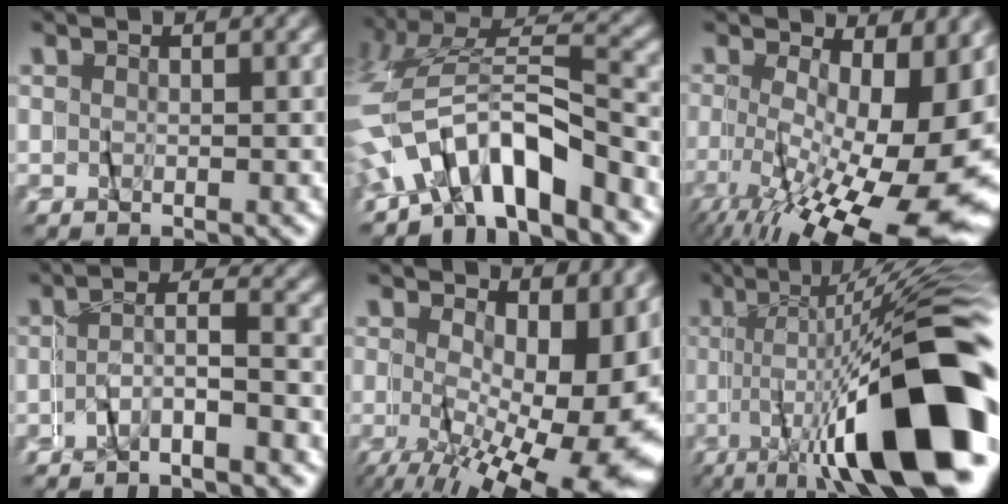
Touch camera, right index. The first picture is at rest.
{"total": 7.4, "force": [-3.4, 4.8, 4.4], "torque": [-0.123, -0.010, -0.063]}
{"total": 11.6, "force": [-6.1, 3.3, 9.3], "torque": [-0.124, -0.051, -0.067]}
{"total": 4.4, "force": [-4.1, -1.6, 0.1], "torque": [0.004, 0.006, -0.078]}
{"total": 10.1, "force": [-2.3, 4.1, 9.0], "torque": [-0.108, -0.037, -0.011]}
{"total": 16.0, "force": [-5.4, 2.3, 14.8], "torque": [-0.208, 0.004, -0.070]}